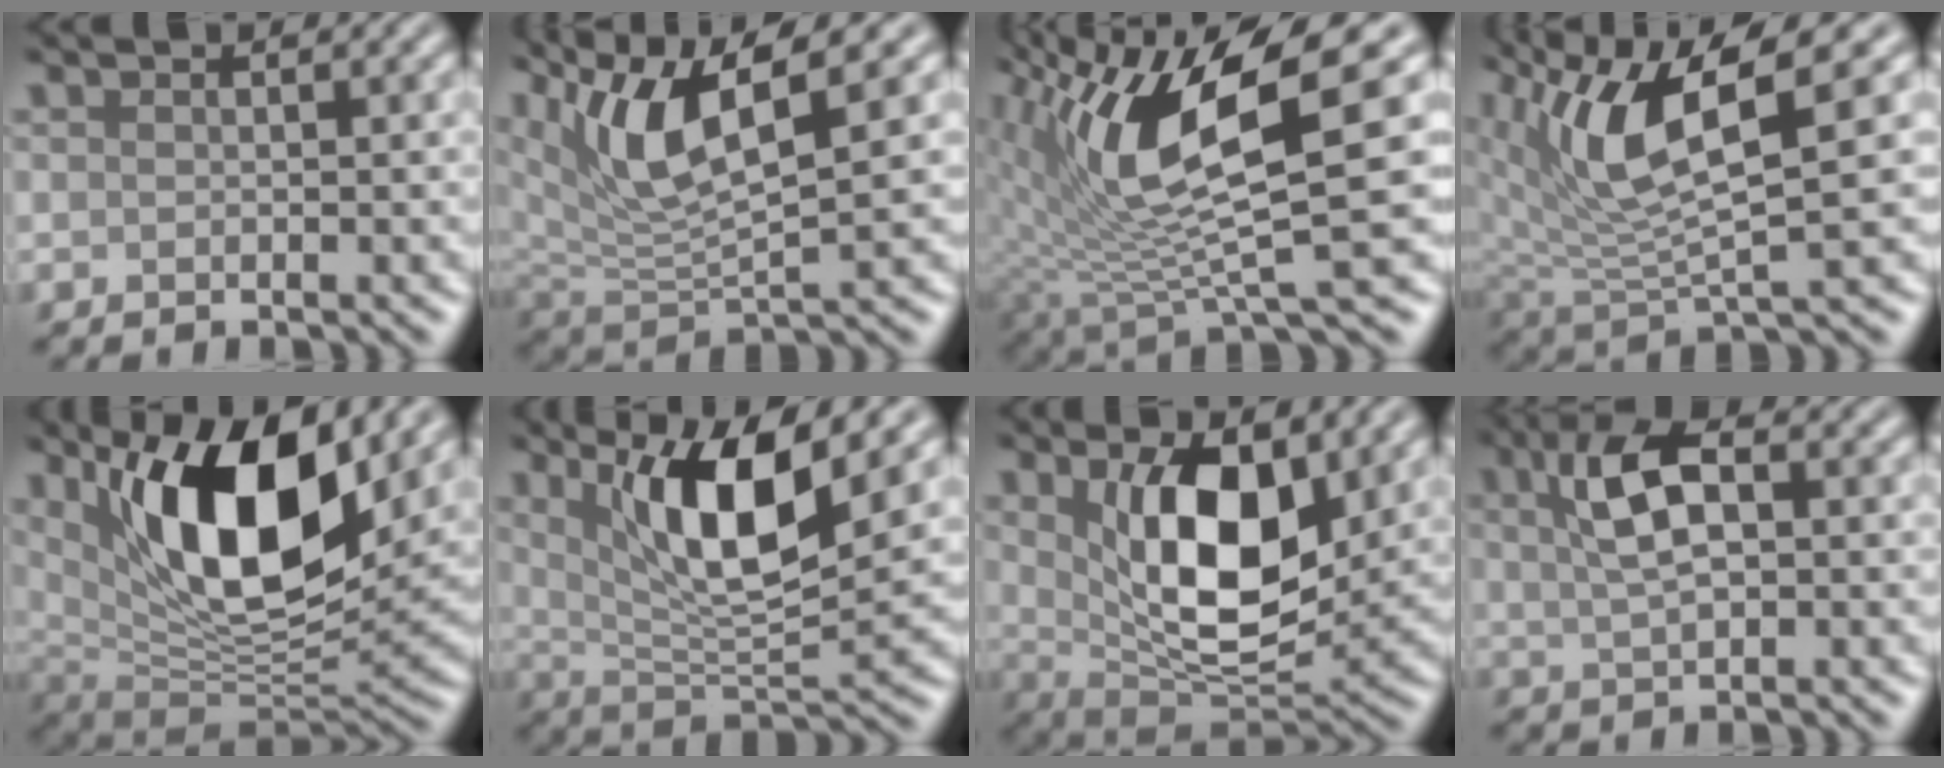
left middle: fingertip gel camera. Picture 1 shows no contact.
{"total": 7.9, "force": [4.0, 2.5, 6.4], "torque": [-0.138, -0.002, 0.075]}
{"total": 11.4, "force": [3.5, 3.0, 10.4], "torque": [-0.197, -0.004, 0.069]}
{"total": 8.0, "force": [3.3, 2.5, 6.9], "torque": [-0.156, -0.003, 0.063]}
{"total": 12.2, "force": [5.2, 4.6, 10.0], "torque": [-0.163, -0.016, 0.098]}
{"total": 8.7, "force": [3.6, 2.4, 7.5], "torque": [-0.126, -0.013, 0.064]}
{"total": 9.2, "force": [2.6, 4.1, 7.8], "torque": [-0.136, -0.015, 0.047]}
{"total": 5.0, "force": [1.4, 2.1, 4.2], "torque": [-0.085, 0.012, 0.021]}